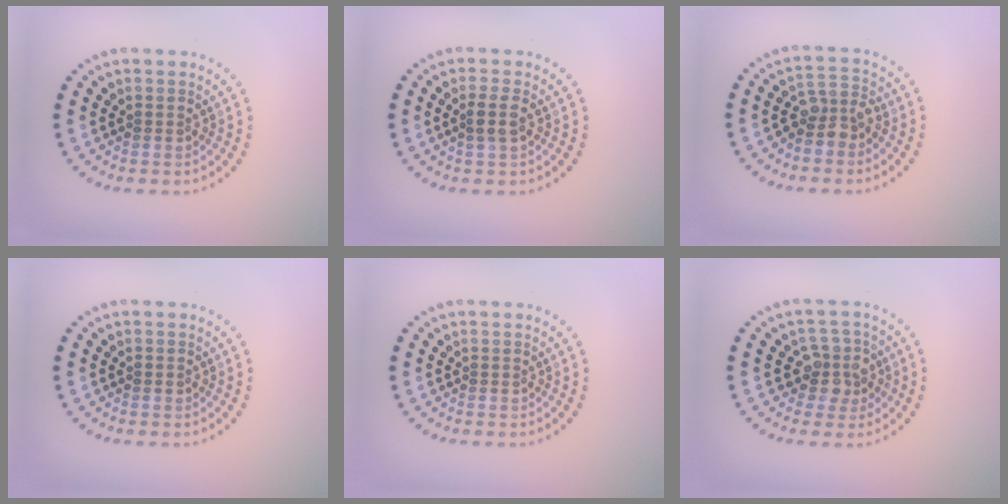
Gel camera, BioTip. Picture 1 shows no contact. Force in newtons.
{"total": 1.8, "press": 1.6, "slide": 0.8}
{"total": 3.0, "press": 2.7, "slide": 1.4}
{"total": 0.6, "press": 0.6, "slide": 0.1}
{"total": 0.0}
{"total": 3.1, "press": 2.7, "slide": 1.5}